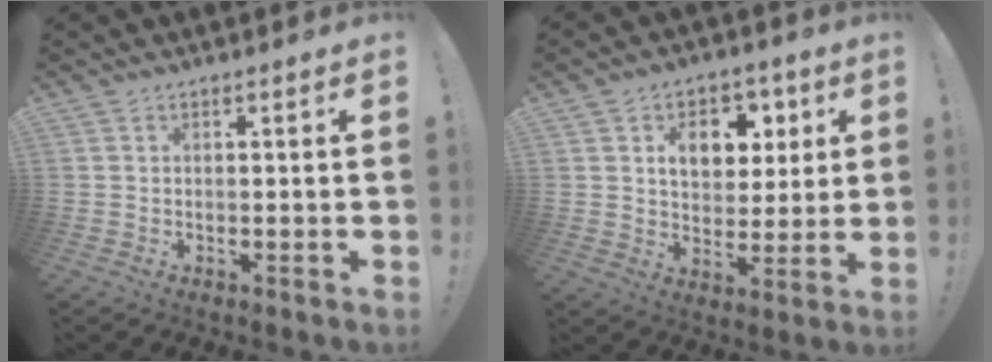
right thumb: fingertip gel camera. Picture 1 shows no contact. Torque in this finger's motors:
{"motor_torque": [0.52, 0.59, 0.06, 0.04, 0.03]}